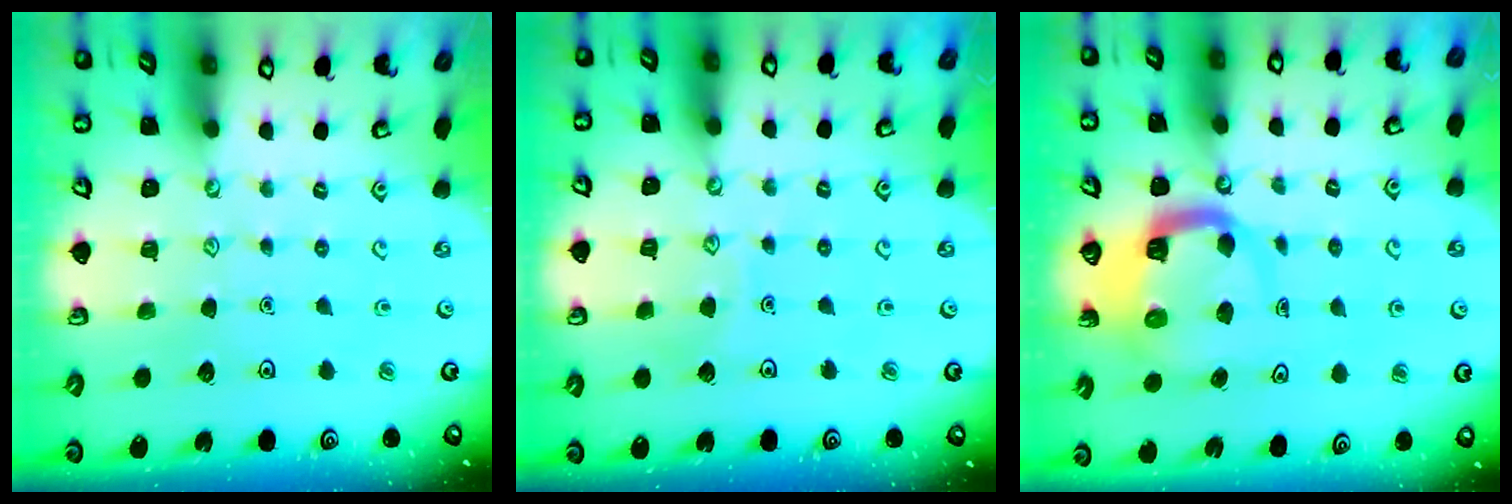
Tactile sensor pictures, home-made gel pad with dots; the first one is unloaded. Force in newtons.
{"total": 4.3, "press": 4.3, "slide": 0.5}
{"total": 6.6, "press": 6.5, "slide": 0.9}